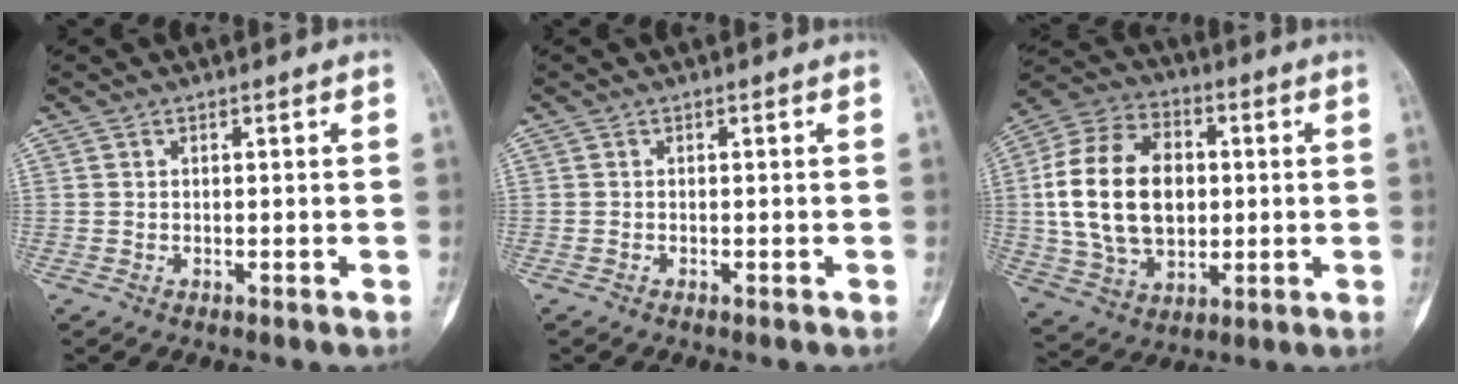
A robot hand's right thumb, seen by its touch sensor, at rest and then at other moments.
{"total": 0.0}
{"total": 20.8, "force": [1.4, 14.2, 15.1], "torque": [-0.269, 0.008, 0.031]}